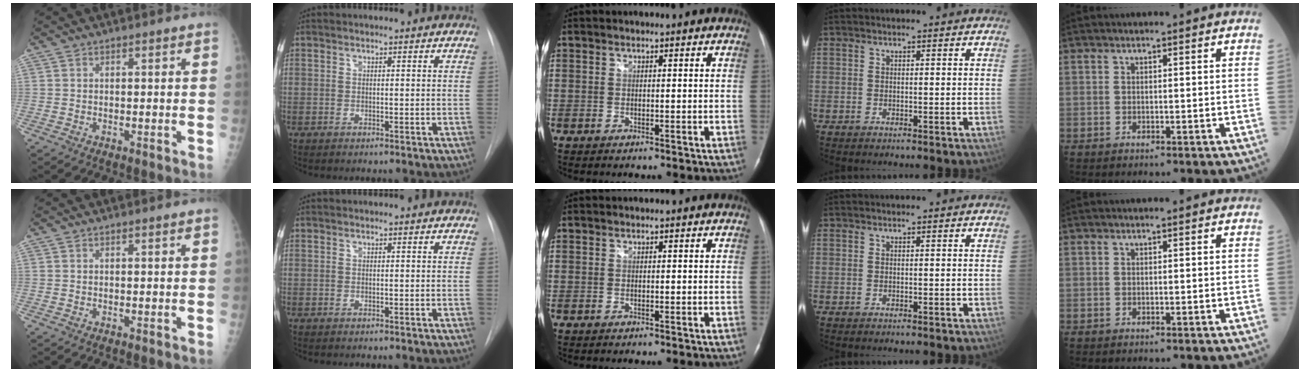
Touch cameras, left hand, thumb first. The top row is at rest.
{}